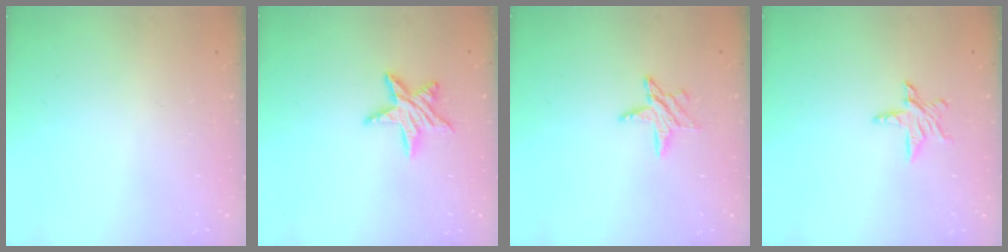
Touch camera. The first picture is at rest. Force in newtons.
{"total": 10.2, "press": 10.2, "slide": 0.5}
{"total": 7.8, "press": 7.8, "slide": 0.4}
{"total": 7.0, "press": 7.0, "slide": 0.2}